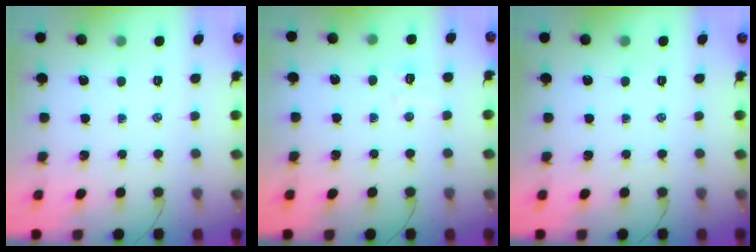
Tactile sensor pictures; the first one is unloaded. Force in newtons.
{"total": 3.6, "press": 3.4, "slide": 1.1}
{"total": 0.0}